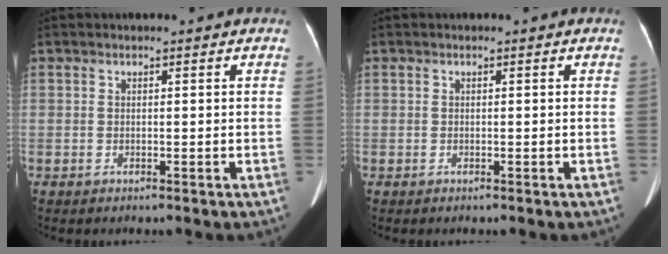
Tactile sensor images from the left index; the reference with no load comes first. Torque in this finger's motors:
{"motor_torque": [0.00, 0.00, 0.00, 0.00]}